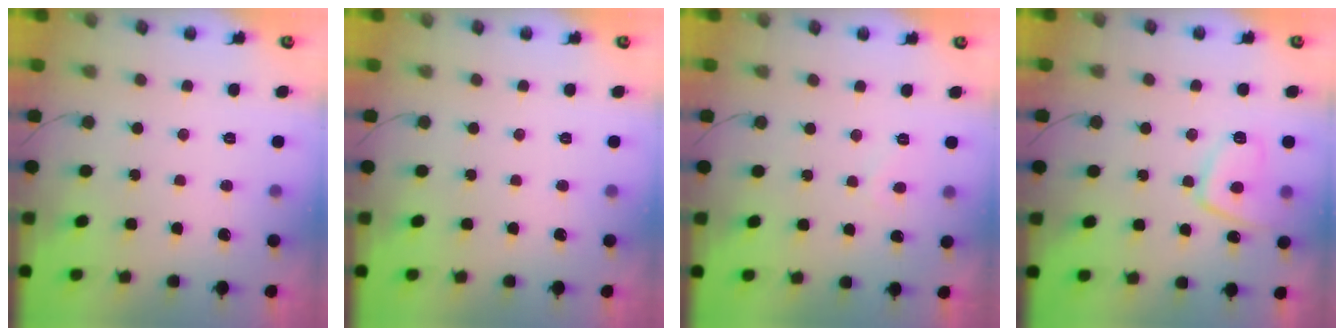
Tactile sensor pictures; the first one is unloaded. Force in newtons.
{"total": 0.0}
{"total": 1.4, "press": 1.3, "slide": 0.5}
{"total": 9.9, "press": 9.8, "slide": 1.3}